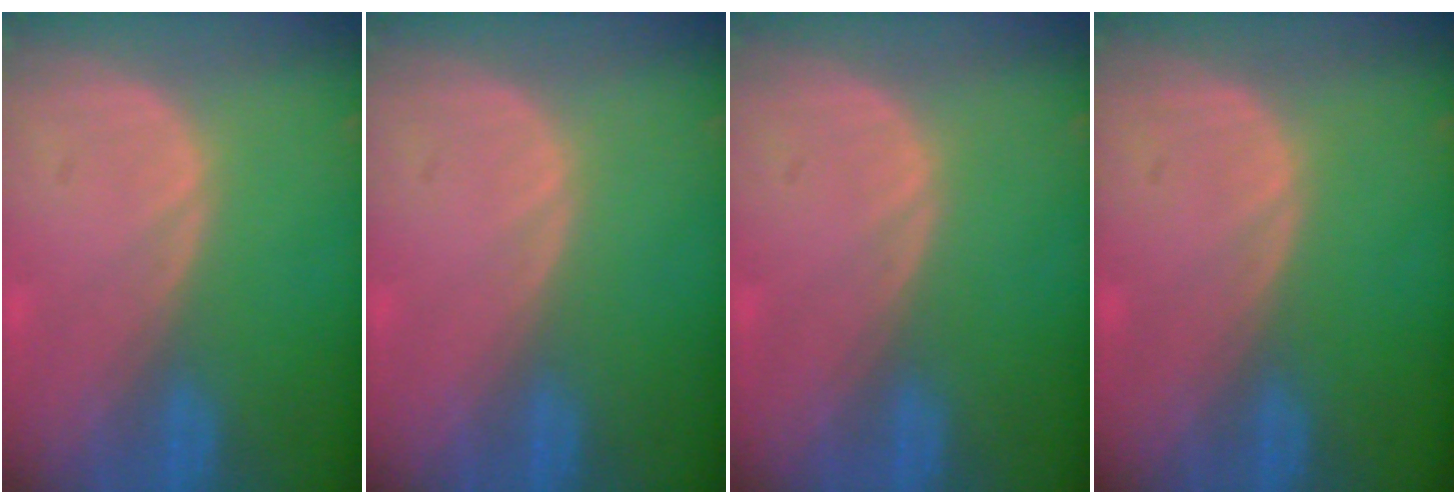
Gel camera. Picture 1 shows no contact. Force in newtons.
{"total": 0.0}
{"total": 0.0}
{"total": 0.0}